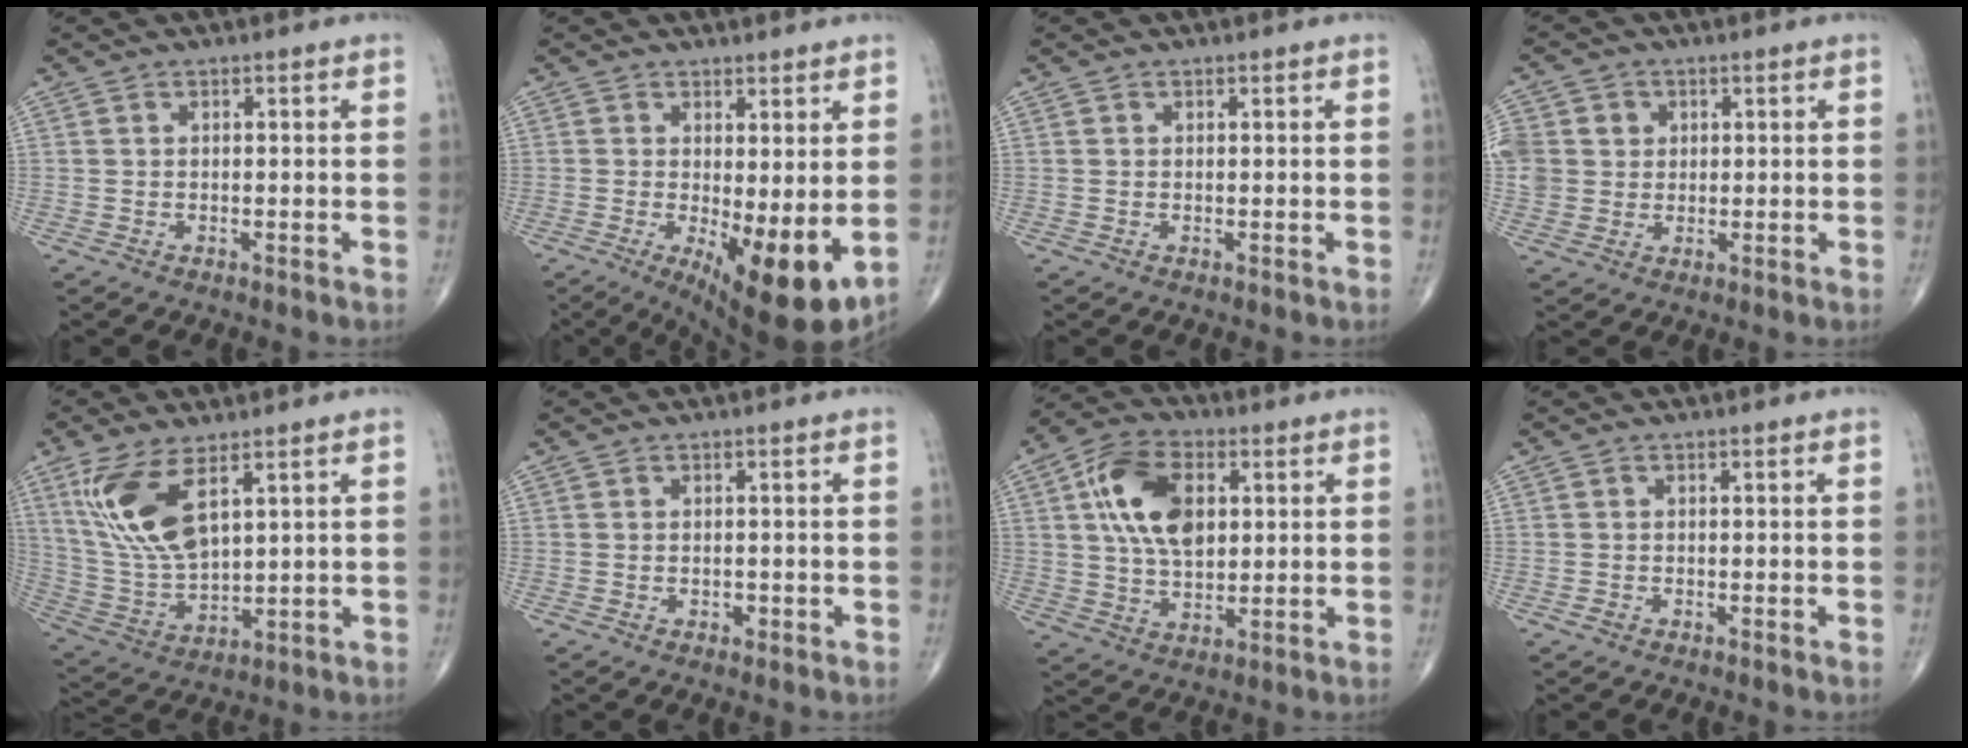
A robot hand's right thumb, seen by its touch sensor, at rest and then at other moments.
{"total": 11.2, "force": [-1.4, 3.7, 10.5], "torque": [-0.155, -0.027, -0.010]}
{"total": 0.0}
{"total": 9.5, "force": [2.0, 8.6, 3.6], "torque": [-0.075, 0.014, 0.044]}
{"total": 13.5, "force": [6.1, 5.8, 10.5], "torque": [-0.217, -0.023, 0.136]}
{"total": 1.2, "force": [-0.3, 0.9, 0.8], "torque": [-0.009, 0.000, -0.003]}
{"total": 14.2, "force": [3.5, 8.6, 10.7], "torque": [-0.177, -0.001, 0.061]}
{"total": 0.8, "force": [-0.3, 0.6, 0.2], "torque": [-0.002, 0.001, -0.007]}